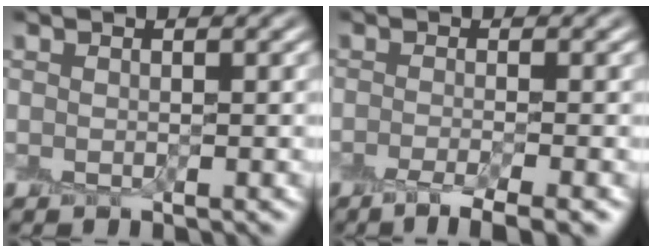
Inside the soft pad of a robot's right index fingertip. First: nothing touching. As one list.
[{"total": 3.6, "force": [-2.1, 0.8, 2.8], "torque": [-0.034, -0.005, -0.044]}]